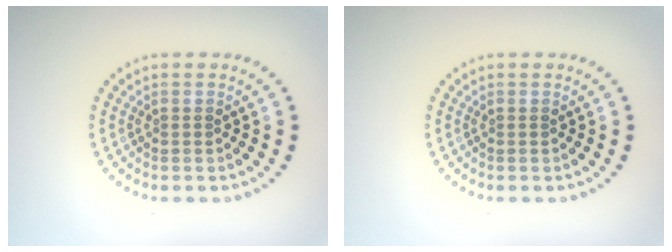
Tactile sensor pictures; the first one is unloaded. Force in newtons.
{"total": 0.0}